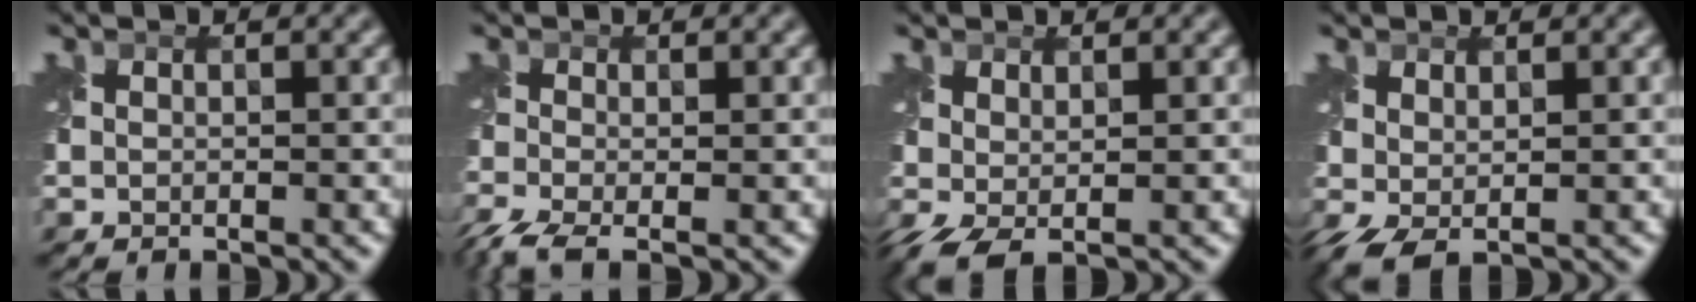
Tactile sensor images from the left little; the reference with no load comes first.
{"total": 4.3, "force": [-2.9, 1.3, 3.0], "torque": [-0.072, -0.018, -0.064]}
{"total": 2.6, "force": [-0.3, 1.1, 2.4], "torque": [-0.059, -0.002, -0.008]}
{"total": 2.4, "force": [-0.1, 1.0, 2.1], "torque": [-0.054, -0.001, -0.002]}